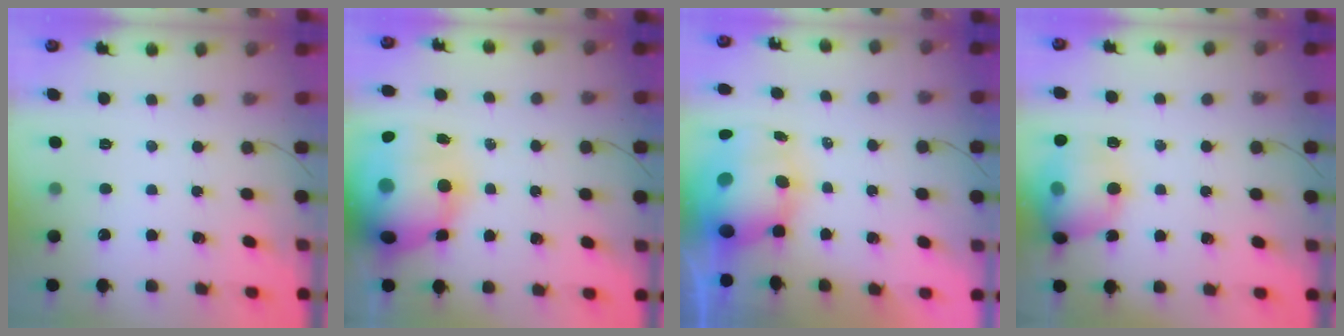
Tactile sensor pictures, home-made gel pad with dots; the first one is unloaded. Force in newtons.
{"total": 24.2, "press": 23.6, "slide": 5.5}
{"total": 13.5, "press": 13.1, "slide": 3.4}
{"total": 15.3, "press": 14.6, "slide": 4.3}